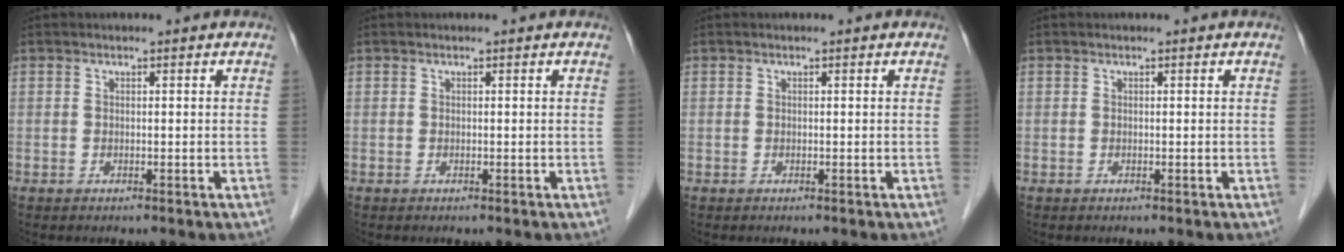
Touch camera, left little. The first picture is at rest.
{"total": 0.0}
{"total": 0.0}
{"total": 0.0}